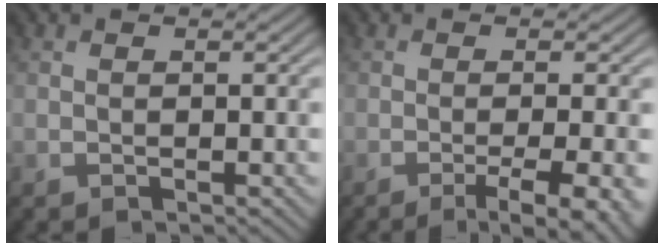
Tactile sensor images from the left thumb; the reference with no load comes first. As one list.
[{"total": 6.3, "force": [-2.9, 1.1, 5.5], "torque": [-0.075, 0.003, -0.038]}]